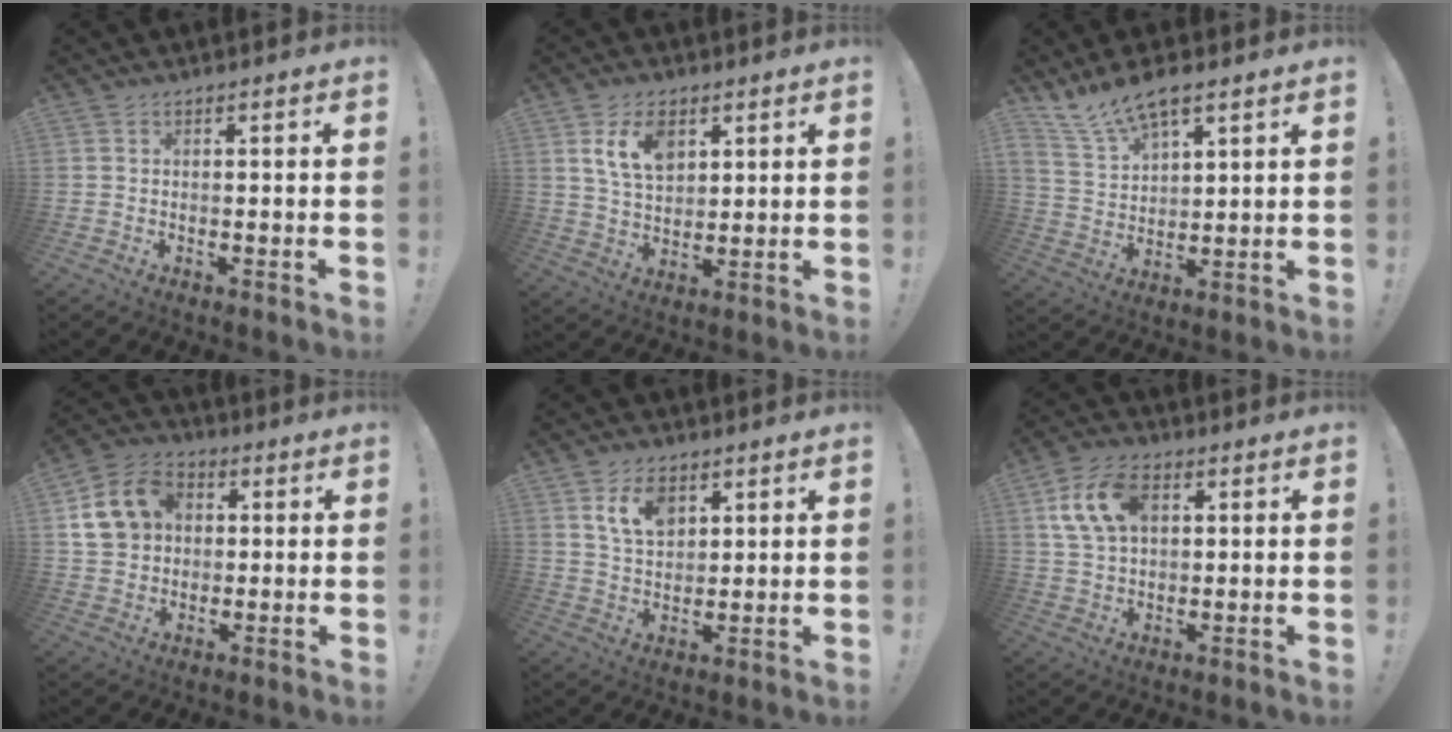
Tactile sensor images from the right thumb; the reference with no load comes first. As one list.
[{"total": 10.4, "force": [4.7, 6.8, 6.3], "torque": [-0.099, -0.011, 0.090]}, {"total": 10.4, "force": [8.2, 3.7, 5.2], "torque": [-0.104, -0.047, 0.156]}, {"total": 14.0, "force": [3.6, 11.8, 6.6], "torque": [-0.106, 0.004, 0.078]}, {"total": 9.4, "force": [5.1, 6.2, 4.7], "torque": [-0.075, -0.021, 0.098]}, {"total": 13.5, "force": [4.3, 8.8, 9.3], "torque": [-0.168, 0.005, 0.084]}]